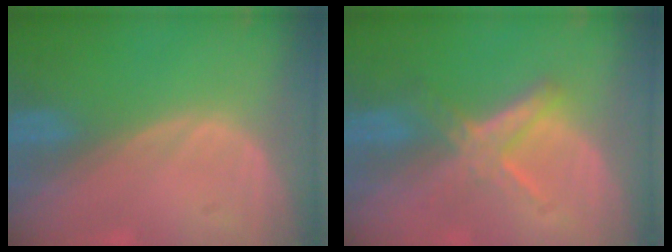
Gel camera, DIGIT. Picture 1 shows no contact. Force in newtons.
{"total": 5.8, "press": 5.5, "slide": 1.8}